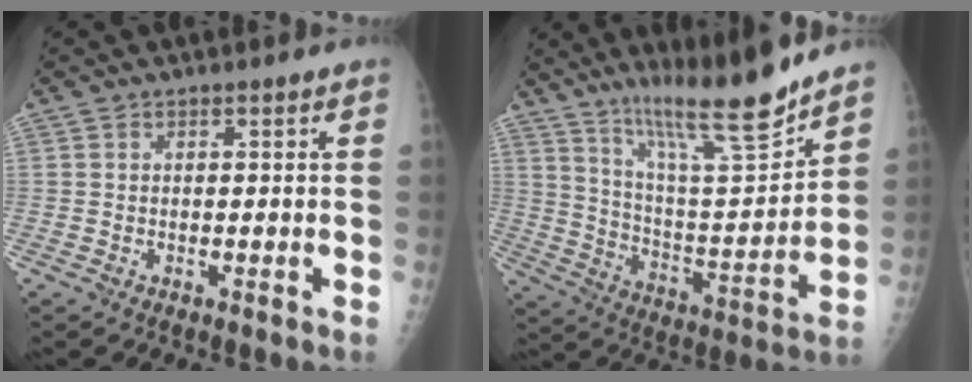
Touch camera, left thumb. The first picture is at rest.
{"total": 18.4, "force": [14.1, 2.1, 11.5], "torque": [-0.161, -0.093, 0.246]}